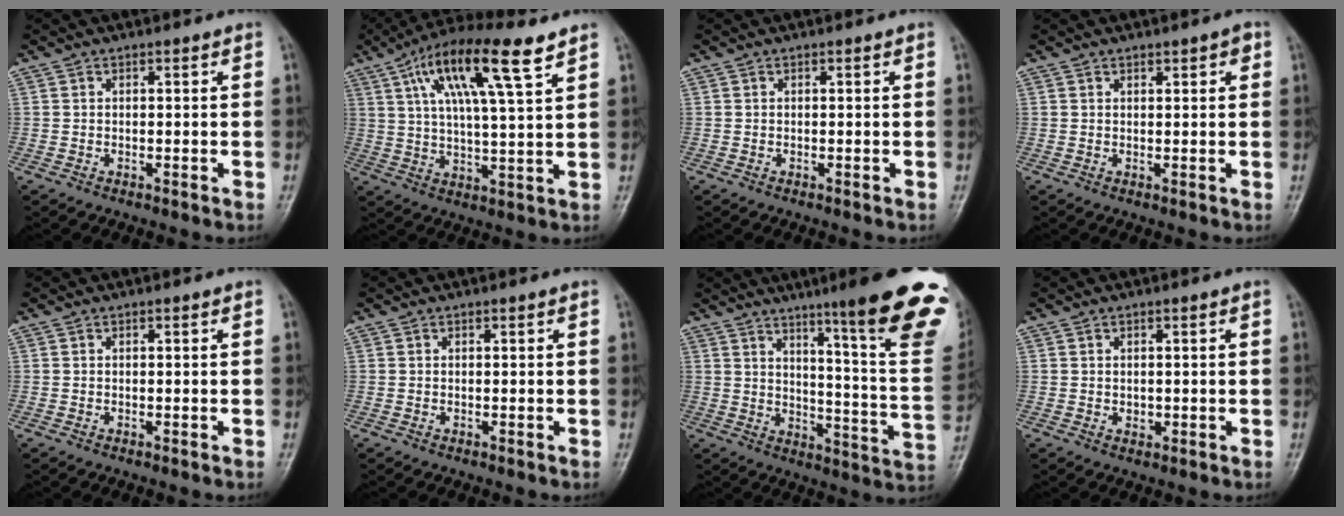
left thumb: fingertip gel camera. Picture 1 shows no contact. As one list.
[{"total": 15.6, "force": [7.8, 3.1, 13.1], "torque": [-0.232, -0.006, 0.136]}, {"total": 0.0}, {"total": 1.8, "force": [1.0, 0.7, 1.4], "torque": [-0.013, -0.003, 0.013]}, {"total": 0.0}, {"total": 0.0}, {"total": 23.9, "force": [14.6, 2.1, 18.9], "torque": [-0.221, -0.082, 0.195]}, {"total": 1.1, "force": [0.1, 0.9, 0.6], "torque": [-0.008, -0.001, 0.005]}]